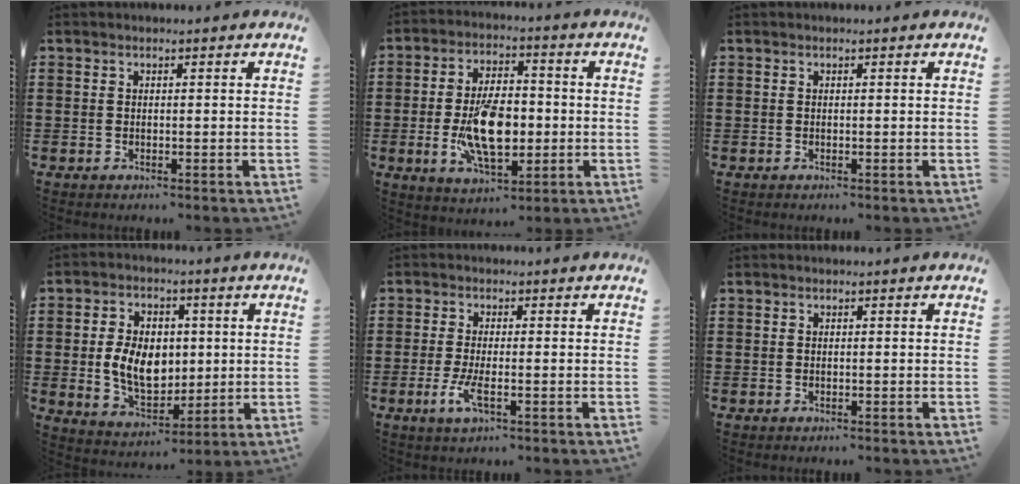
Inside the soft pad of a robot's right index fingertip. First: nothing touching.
{"total": 11.8, "force": [-1.9, 5.9, 10.1], "torque": [-0.191, -0.008, -0.035]}
{"total": 0.0}
{"total": 8.8, "force": [0.2, 6.2, 6.3], "torque": [-0.130, 0.006, -0.001]}
{"total": 3.8, "force": [-1.4, 0.9, 3.5], "torque": [-0.085, -0.013, -0.032]}
{"total": 0.0}